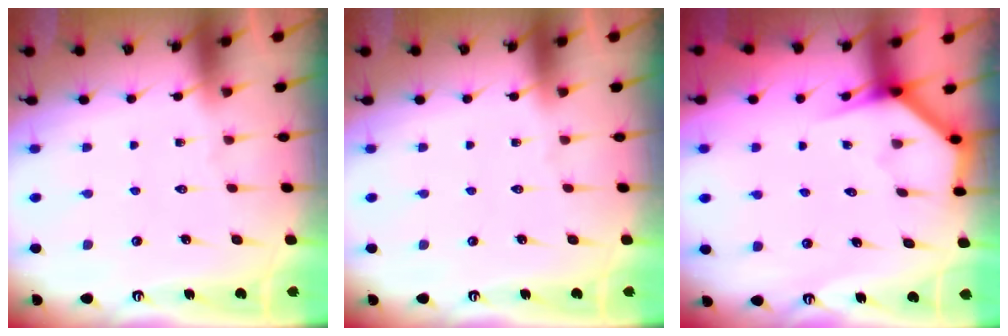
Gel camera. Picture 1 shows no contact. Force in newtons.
{"total": 0.0}
{"total": 3.6, "press": 3.6, "slide": 0.1}